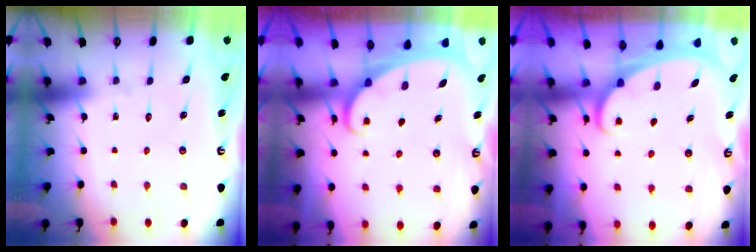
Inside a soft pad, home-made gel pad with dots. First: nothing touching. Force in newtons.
{"total": 2.4, "press": 2.4, "slide": 0.3}
{"total": 1.9, "press": 1.9, "slide": 0.2}